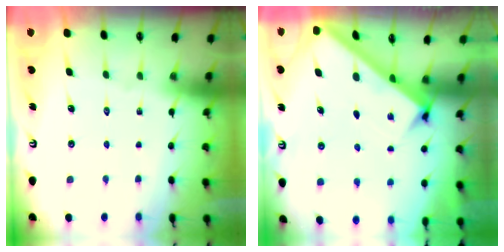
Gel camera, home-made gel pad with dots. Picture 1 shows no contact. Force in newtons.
{"total": 3.8, "press": 3.7, "slide": 0.5}